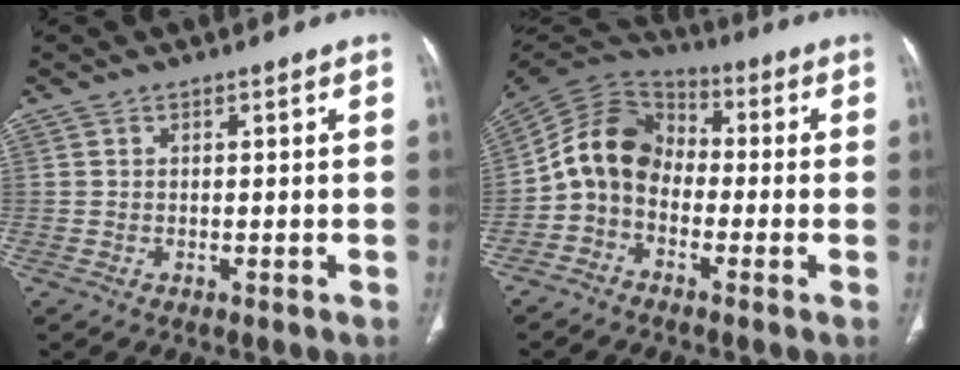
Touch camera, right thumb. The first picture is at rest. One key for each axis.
{"total": 10.9, "fx": -2.2, "fy": 8.4, "fz": 6.6, "tx": -0.114, "ty": 0.053, "tz": -0.060}